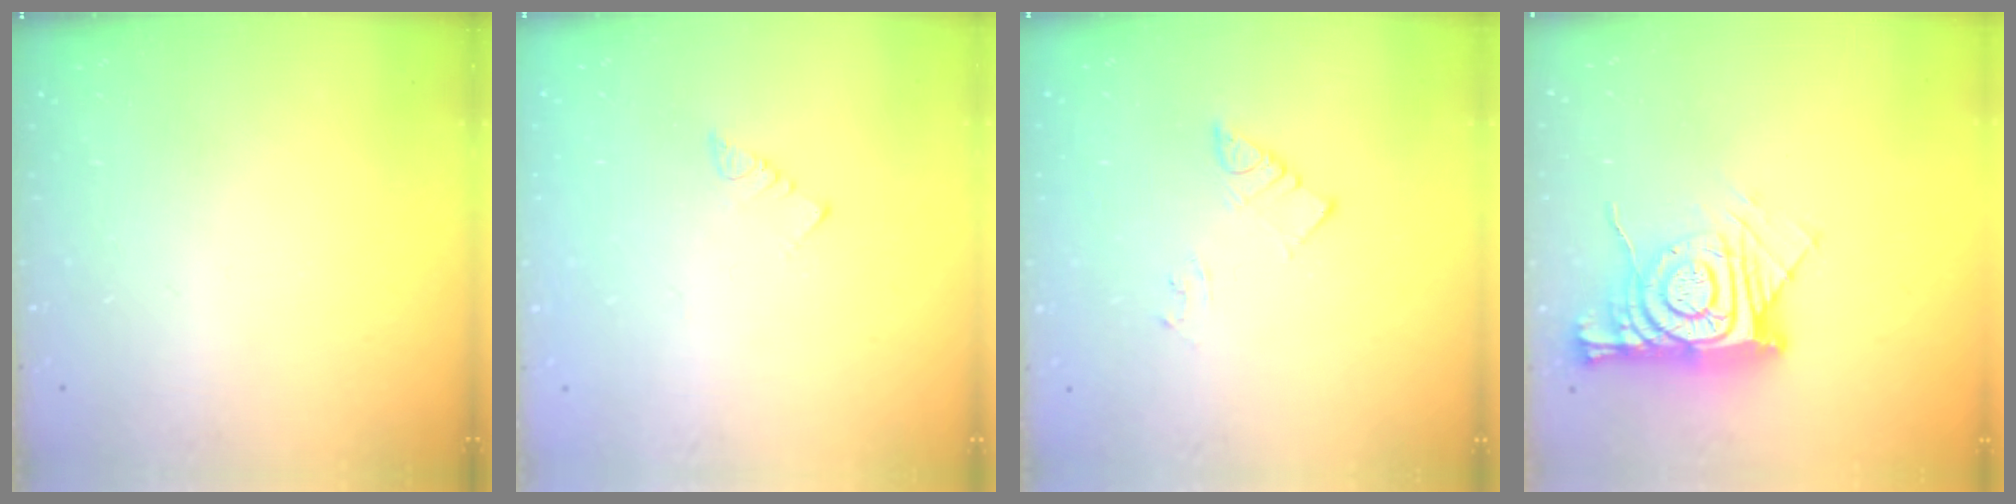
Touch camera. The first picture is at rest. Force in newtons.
{"total": 3.0, "press": 3.0, "slide": 0.2}
{"total": 4.0, "press": 3.9, "slide": 0.5}
{"total": 13.6, "press": 13.5, "slide": 1.3}